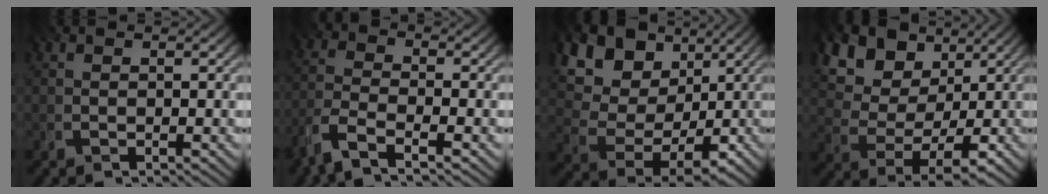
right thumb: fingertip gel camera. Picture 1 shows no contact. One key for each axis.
{"total": 5.7, "fx": -4.8, "fy": 0.9, "fz": 3.0, "tx": -0.068, "ty": -0.011, "tz": -0.118}
{"total": 14.7, "fx": 6.7, "fy": 10.7, "fz": 7.5, "tx": -0.197, "ty": 0.043, "tz": 0.126}
{"total": 11.9, "fx": 6.3, "fy": 7.7, "fz": 6.5, "tx": -0.156, "ty": 0.027, "tz": 0.107}